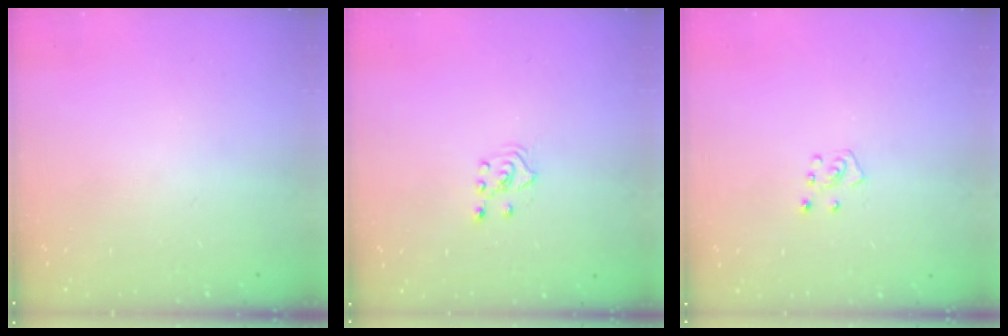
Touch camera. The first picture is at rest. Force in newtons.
{"total": 3.1, "press": 3.0, "slide": 0.8}
{"total": 5.4, "press": 5.4, "slide": 0.6}